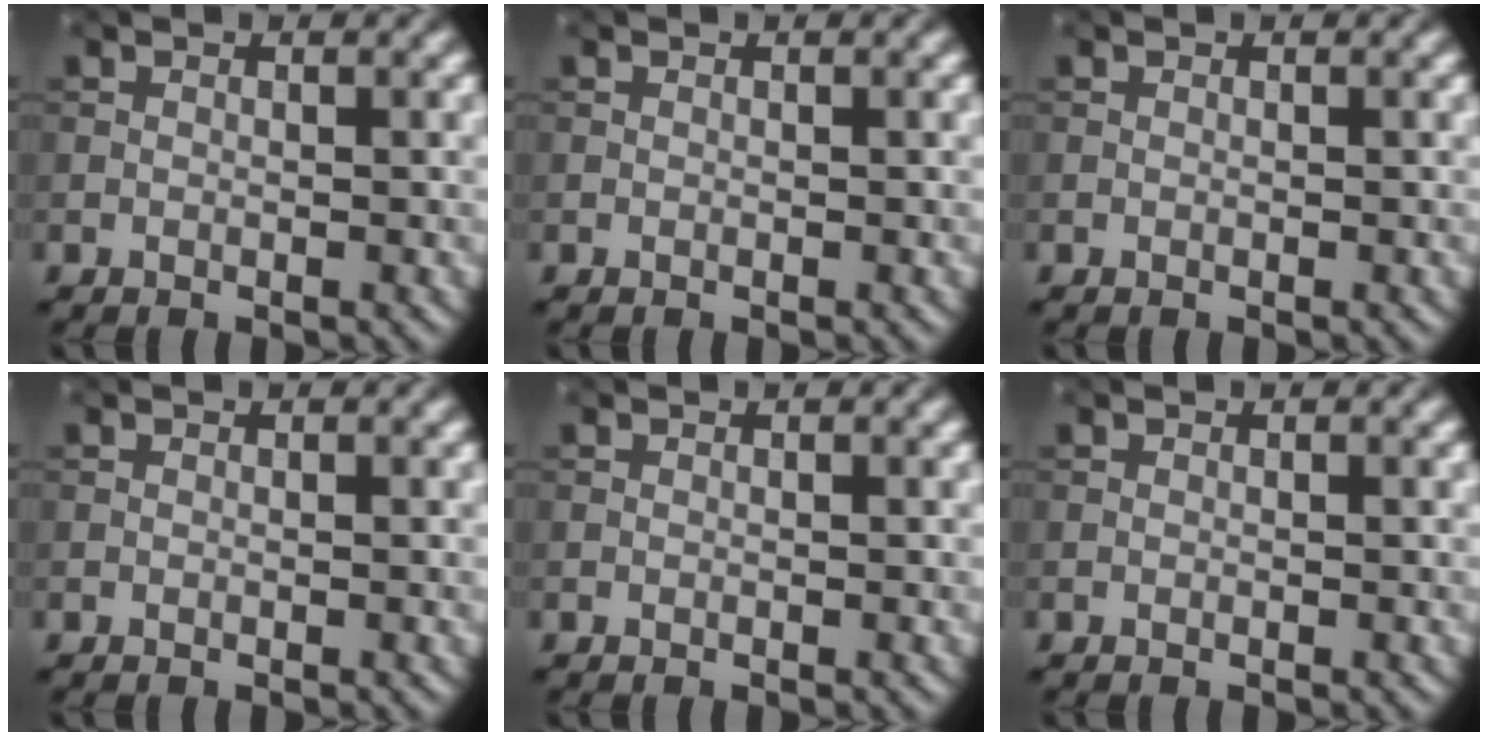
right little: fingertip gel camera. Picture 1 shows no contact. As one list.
[{"total": 0.0}, {"total": 0.0}, {"total": 0.0}, {"total": 0.0}, {"total": 0.0}]